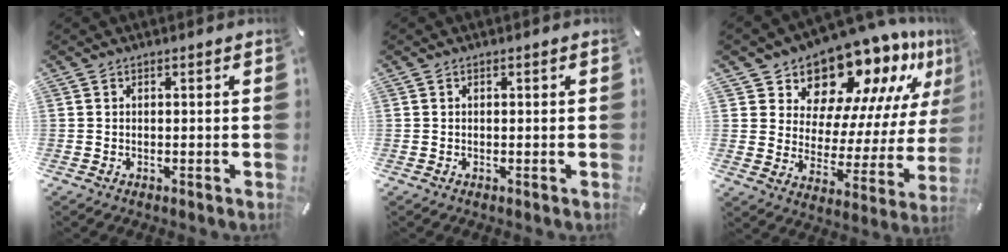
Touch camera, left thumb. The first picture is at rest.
{"total": 0.0}
{"total": 15.1, "force": [13.6, 6.1, 2.9], "torque": [-0.042, -0.142, 0.226]}